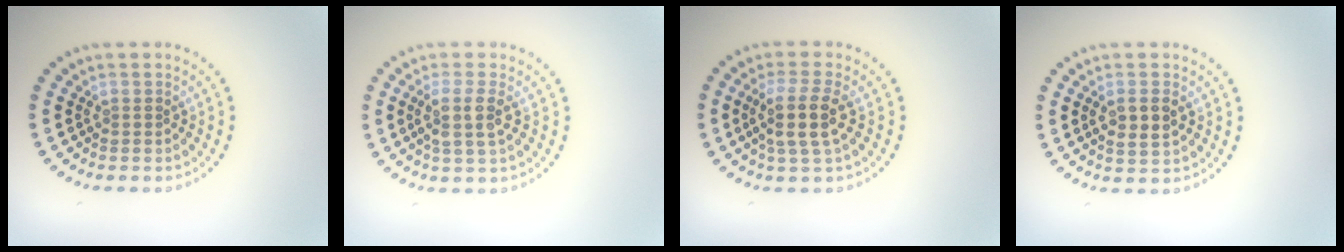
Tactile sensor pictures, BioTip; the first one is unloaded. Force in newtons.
{"total": 2.7, "press": 2.3, "slide": 1.5}
{"total": 3.5, "press": 3.0, "slide": 1.7}
{"total": 2.6, "press": 2.5, "slide": 0.6}